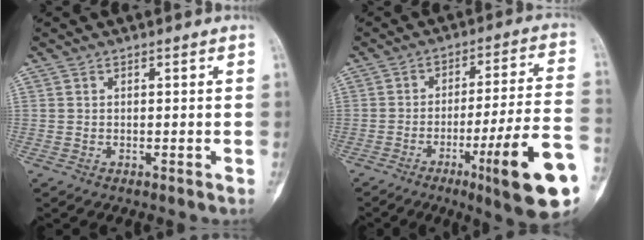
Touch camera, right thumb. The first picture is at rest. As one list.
[{"total": 18.9, "force": [-7.8, 1.8, 17.1], "torque": [-0.229, 0.020, -0.112]}]